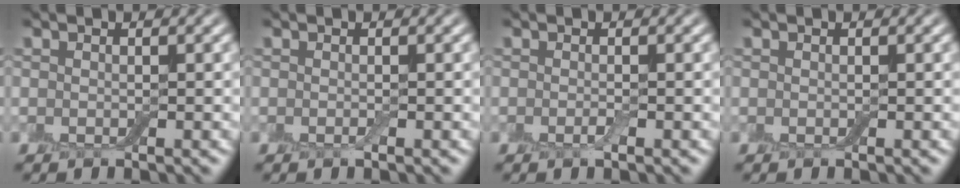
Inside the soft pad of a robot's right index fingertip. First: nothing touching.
{"total": 0.0}
{"total": 0.7, "force": [-0.3, 0.1, 0.6], "torque": [-0.013, -0.003, -0.007]}
{"total": 0.0}